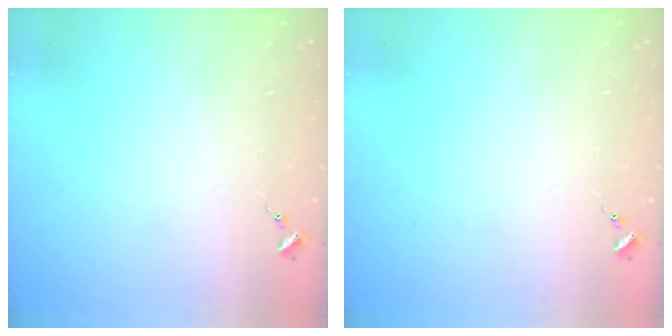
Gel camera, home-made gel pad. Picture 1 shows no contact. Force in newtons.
{"total": 0.0}